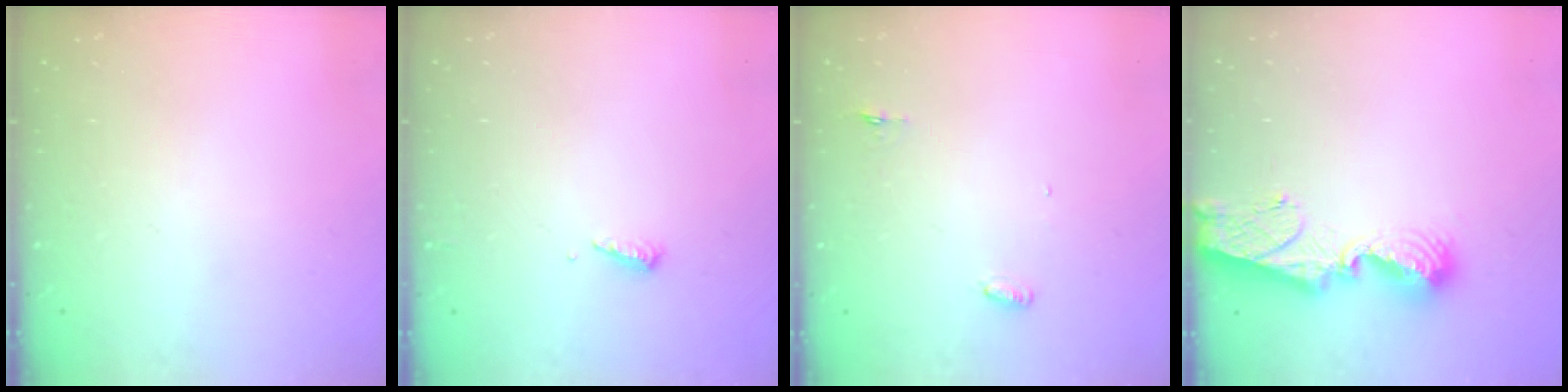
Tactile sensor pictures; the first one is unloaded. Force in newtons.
{"total": 5.1, "press": 5.1, "slide": 0.5}
{"total": 3.0, "press": 2.8, "slide": 0.9}
{"total": 9.2, "press": 9.2, "slide": 1.1}